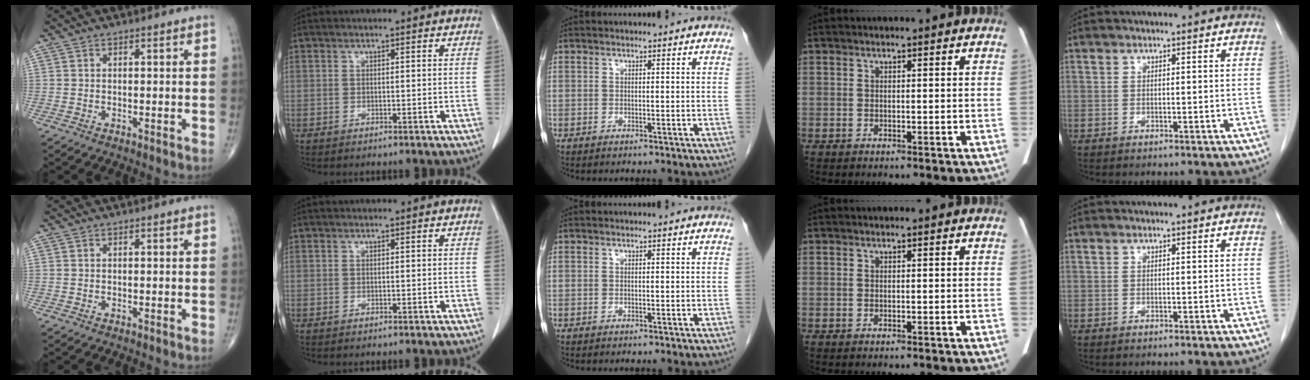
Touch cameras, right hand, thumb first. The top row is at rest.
{}